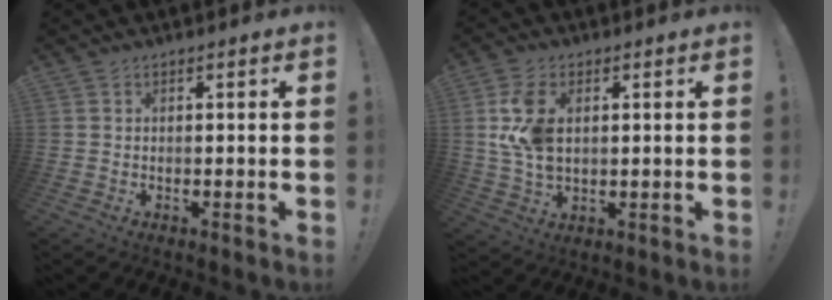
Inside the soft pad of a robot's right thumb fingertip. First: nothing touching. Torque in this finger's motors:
{"motor_torque": [1.60, 1.94, 0.35, 0.13, 0.27]}